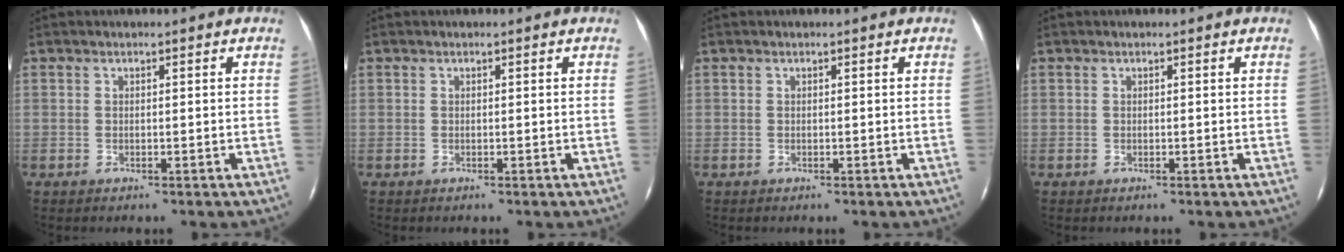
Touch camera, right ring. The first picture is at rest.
{"total": 0.0}
{"total": 0.0}
{"total": 0.0}